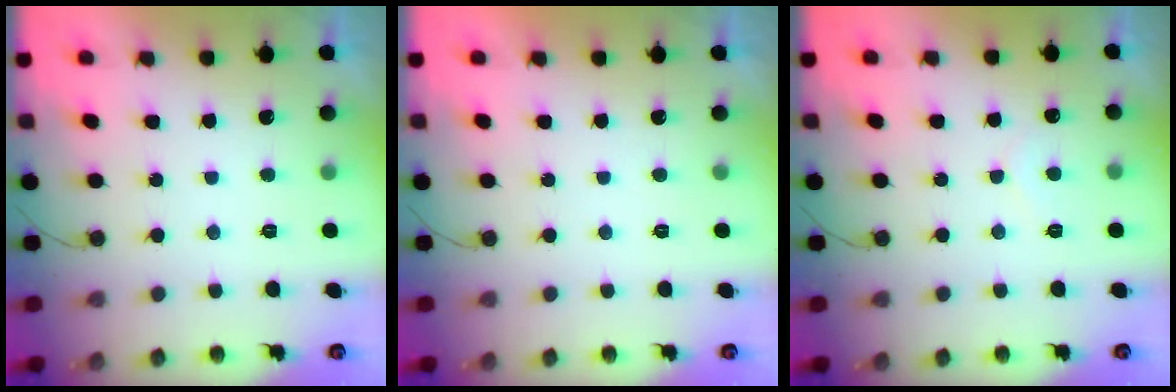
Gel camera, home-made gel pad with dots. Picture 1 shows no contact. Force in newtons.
{"total": 1.9, "press": 1.9, "slide": 0.0}
{"total": 3.9, "press": 3.9, "slide": 0.2}